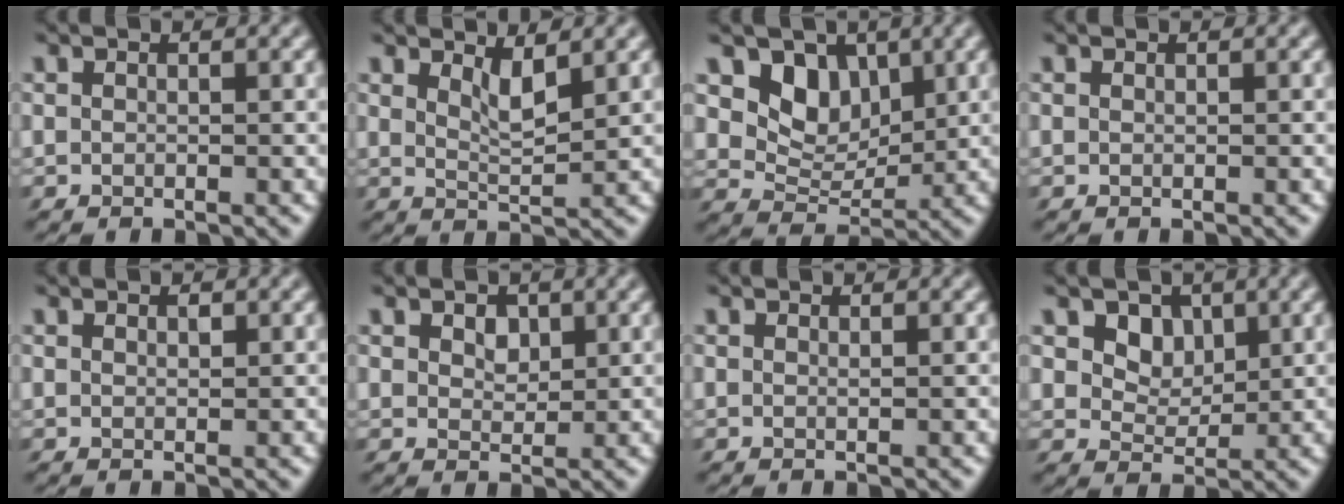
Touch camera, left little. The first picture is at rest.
{"total": 2.1, "force": [1.4, 0.1, 1.6], "torque": [-0.030, -0.006, 0.023]}
{"total": 4.5, "force": [1.6, 3.1, 2.9], "torque": [-0.042, -0.008, 0.013]}
{"total": 0.0}
{"total": 0.8, "force": [0.5, 0.3, 0.5], "torque": [-0.009, 0.000, 0.011]}
{"total": 2.7, "force": [1.0, 1.9, 1.6], "torque": [-0.038, 0.003, 0.007]}
{"total": 0.5, "force": [0.4, -0.3, 0.0], "torque": [0.000, -0.002, 0.009]}
{"total": 4.1, "force": [1.2, 3.2, 2.2], "torque": [-0.041, 0.003, 0.008]}